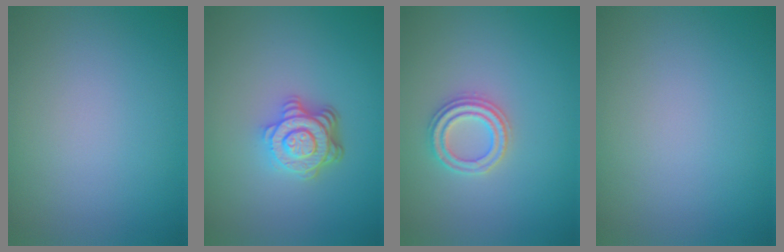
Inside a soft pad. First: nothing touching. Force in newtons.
{"total": 4.7, "press": 3.5, "slide": 3.2}
{"total": 2.4, "press": 2.3, "slide": 0.4}
{"total": 0.0}